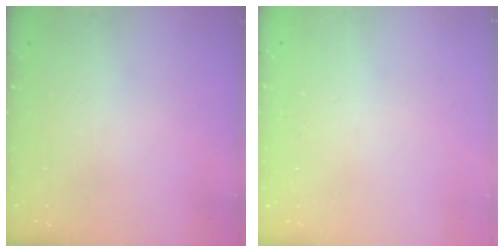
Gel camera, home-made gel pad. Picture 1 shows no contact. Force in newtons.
{"total": 2.5, "press": 2.5, "slide": 0.2}